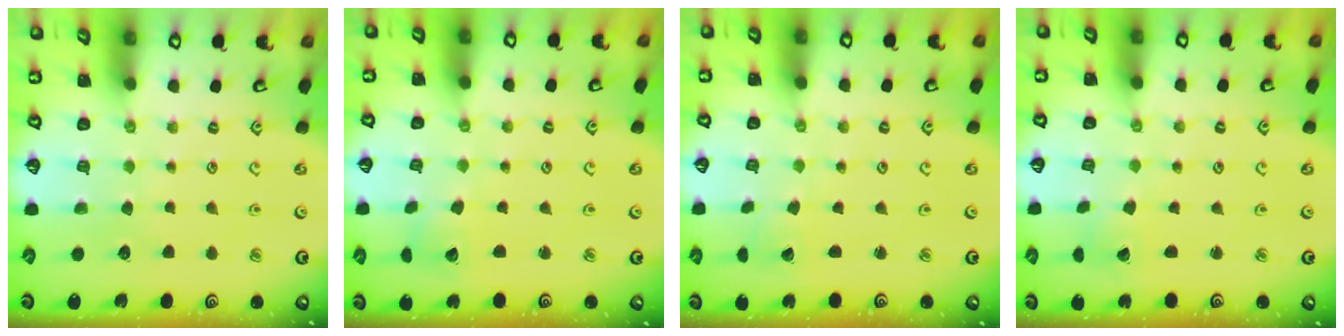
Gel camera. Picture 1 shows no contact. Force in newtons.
{"total": 2.1, "press": 2.1, "slide": 0.3}
{"total": 1.9, "press": 1.9, "slide": 0.1}
{"total": 2.6, "press": 2.6, "slide": 0.3}